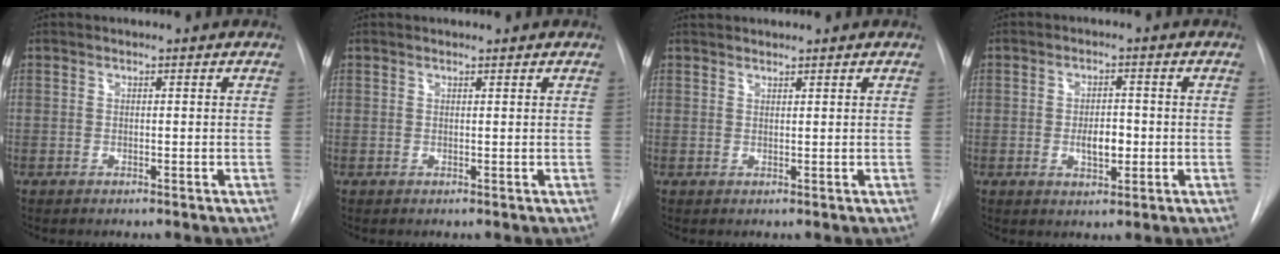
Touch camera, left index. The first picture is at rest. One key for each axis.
{"total": 1.2, "fx": 1.1, "fy": 0.2, "fz": 0.4, "tx": -0.007, "ty": 0.013, "tz": 0.016}
{"total": 2.5, "fx": 2.4, "fy": 0.4, "fz": 0.7, "tx": -0.006, "ty": 0.021, "tz": 0.041}
{"total": 4.1, "fx": -0.7, "fy": 1.9, "fz": 3.5, "tx": -0.055, "ty": -0.002, "tz": -0.008}